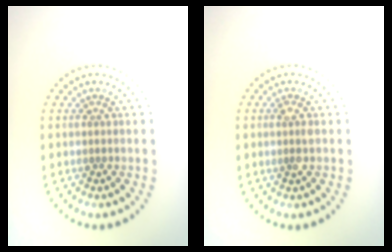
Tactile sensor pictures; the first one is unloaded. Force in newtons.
{"total": 1.1, "press": 1.0, "slide": 0.4}